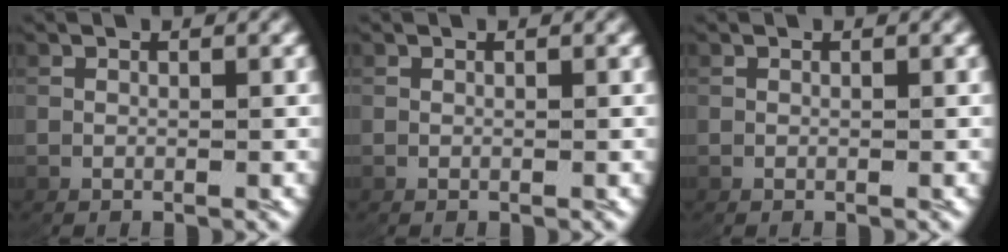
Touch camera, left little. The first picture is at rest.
{"total": 0.0}
{"total": 0.0}